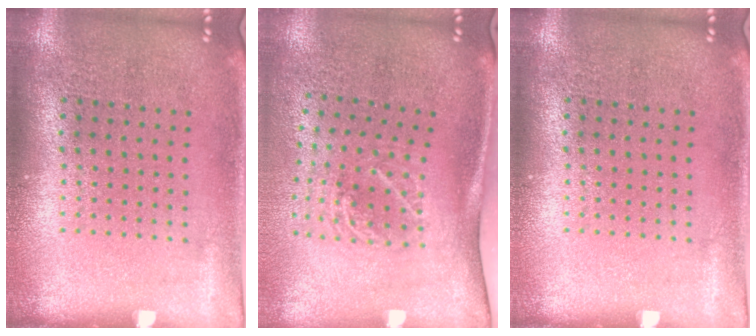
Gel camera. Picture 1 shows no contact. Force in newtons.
{"total": 2.0, "press": 1.3, "slide": 1.5}
{"total": 0.0}